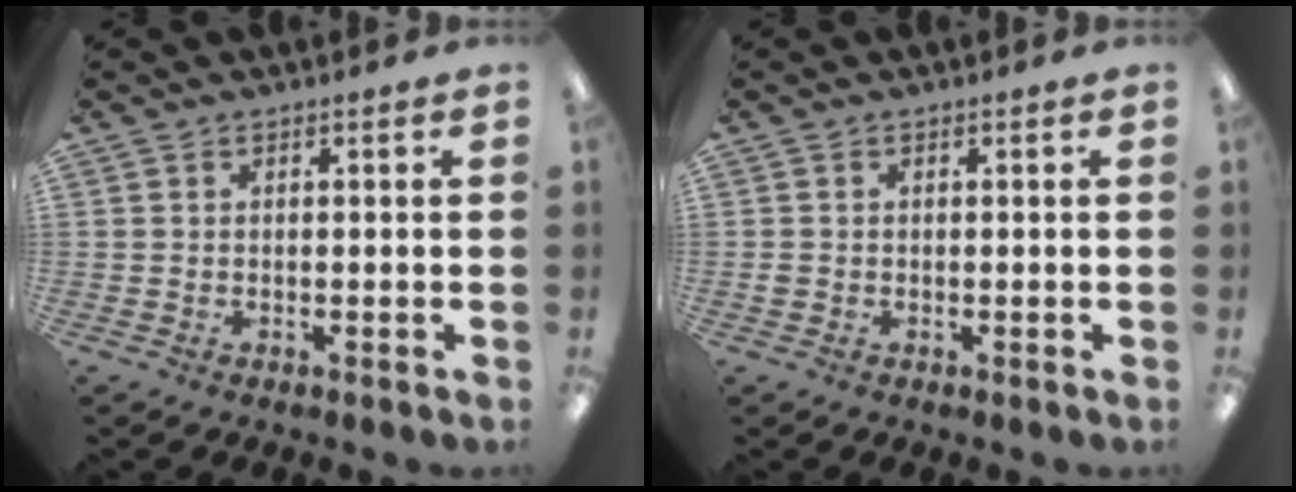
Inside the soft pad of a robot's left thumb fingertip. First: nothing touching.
{"total": 0.7, "force": [0.0, 0.7, 0.3], "torque": [-0.005, 0.004, -0.002]}